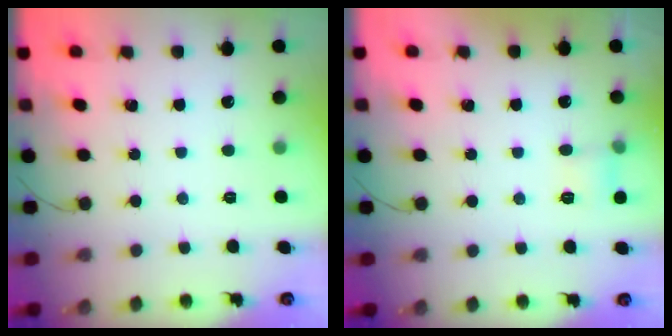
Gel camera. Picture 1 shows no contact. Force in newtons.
{"total": 3.9, "press": 3.7, "slide": 1.3}